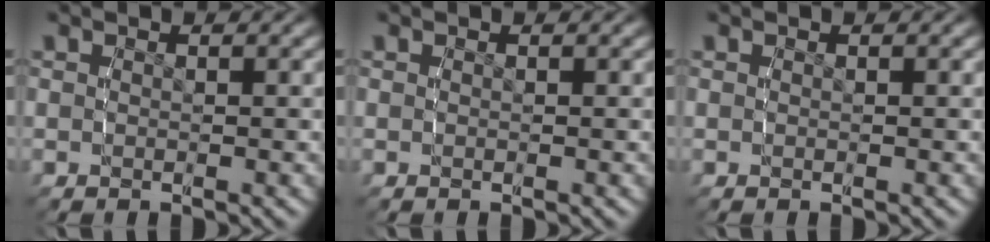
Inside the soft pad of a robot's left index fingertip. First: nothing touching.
{"total": 0.0}
{"total": 0.0}